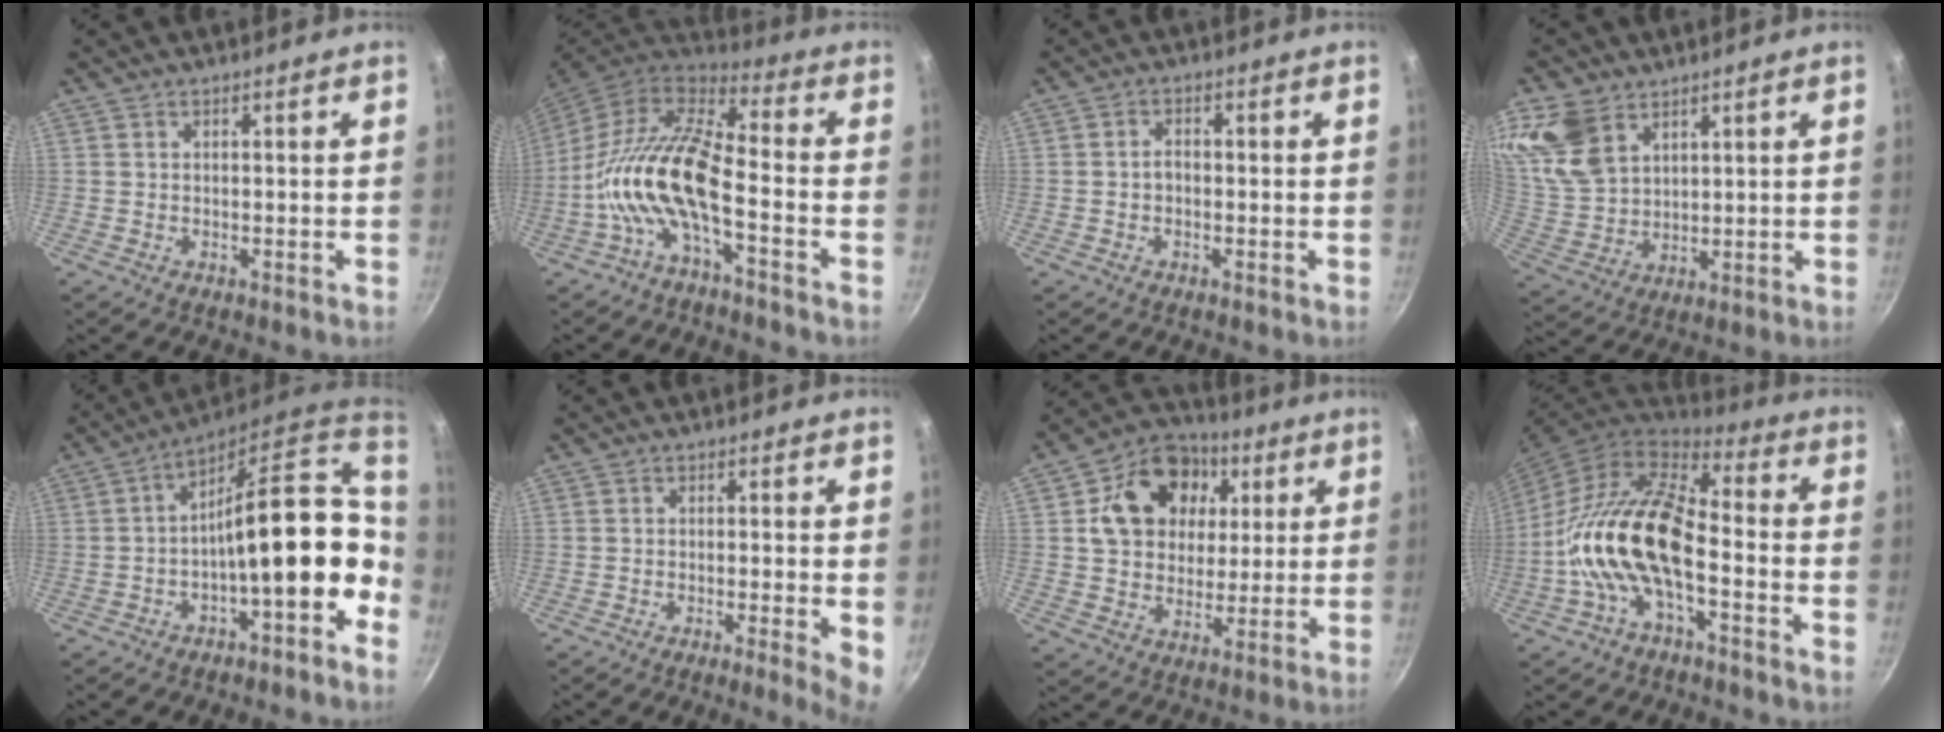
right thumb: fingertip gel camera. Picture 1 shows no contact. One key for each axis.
{"total": 14.6, "fx": -4.5, "fy": 5.6, "fz": 12.7, "tx": -0.248, "ty": 0.049, "tz": -0.100}
{"total": 2.0, "fx": -0.4, "fy": 1.4, "fz": 1.4, "tx": -0.018, "ty": 0.012, "tz": -0.008}
{"total": 12.2, "fx": 6.8, "fy": 8.1, "fz": 6.1, "tx": -0.116, "ty": -0.021, "tz": 0.146}
{"total": 14.5, "fx": -1.8, "fy": 5.7, "fz": 13.2, "tx": -0.167, "ty": 0.034, "tz": -0.030}
{"total": 4.9, "fx": -0.7, "fy": 0.7, "fz": 4.8, "tx": -0.060, "ty": -0.006, "tz": -0.013}
{"total": 16.5, "fx": 4.6, "fy": 13.1, "fz": 8.9, "tx": -0.130, "ty": 0.008, "tz": 0.071}
{"total": 16.5, "fx": -4.0, "fy": 8.0, "fz": 13.9, "tx": -0.256, "ty": 0.043, "tz": -0.090}